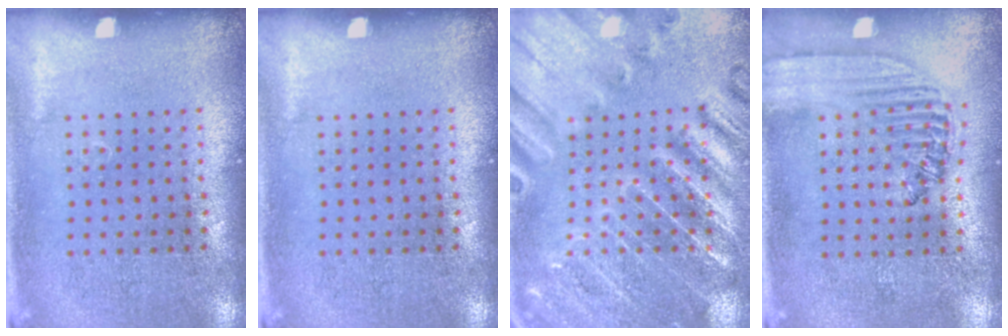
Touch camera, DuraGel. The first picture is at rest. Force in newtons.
{"total": 0.0}
{"total": 3.1, "press": 3.1, "slide": 0.6}
{"total": 1.5, "press": 1.4, "slide": 0.6}